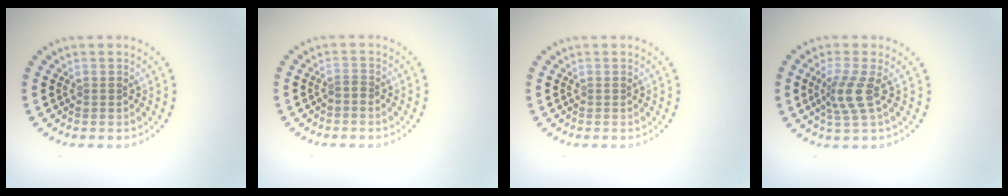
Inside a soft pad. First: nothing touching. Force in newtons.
{"total": 0.6, "press": 0.3, "slide": 0.5}
{"total": 0.0}
{"total": 2.9, "press": 2.2, "slide": 2.0}